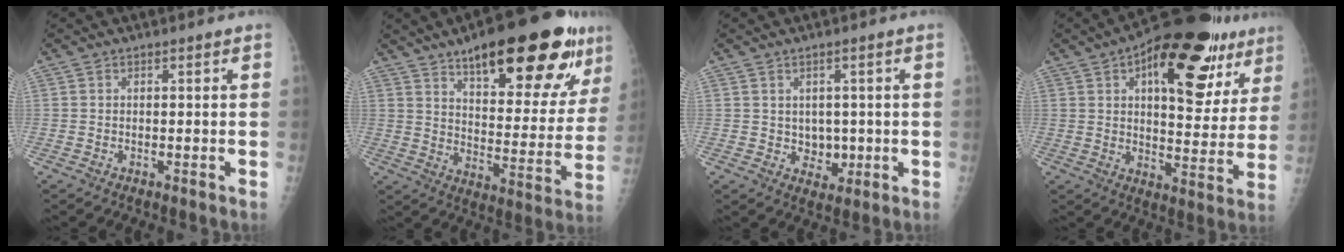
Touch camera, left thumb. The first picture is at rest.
{"total": 26.6, "force": [16.0, 9.1, 19.2], "torque": [-0.230, -0.047, 0.231]}
{"total": 4.2, "force": [0.0, 3.3, 2.6], "torque": [-0.013, -0.003, 0.009]}
{"total": 25.6, "force": [12.8, 11.5, 19.0], "torque": [-0.225, -0.012, 0.178]}